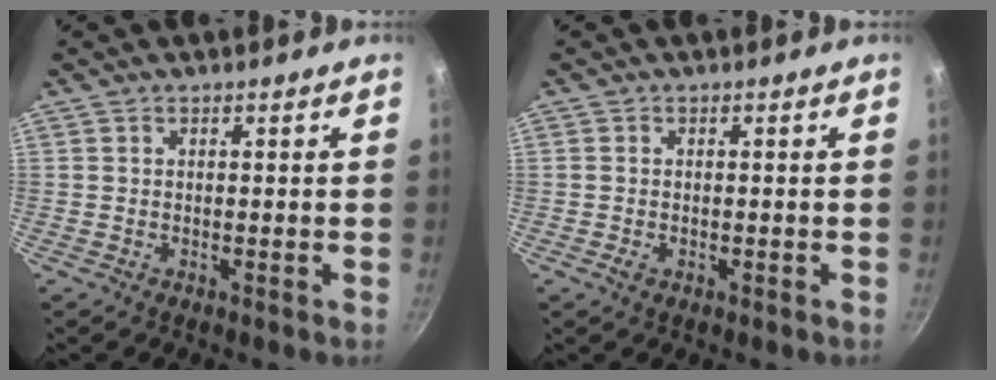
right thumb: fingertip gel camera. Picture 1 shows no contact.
{"total": 1.3, "force": [-0.5, 0.9, 0.7], "torque": [-0.013, 0.000, -0.010]}